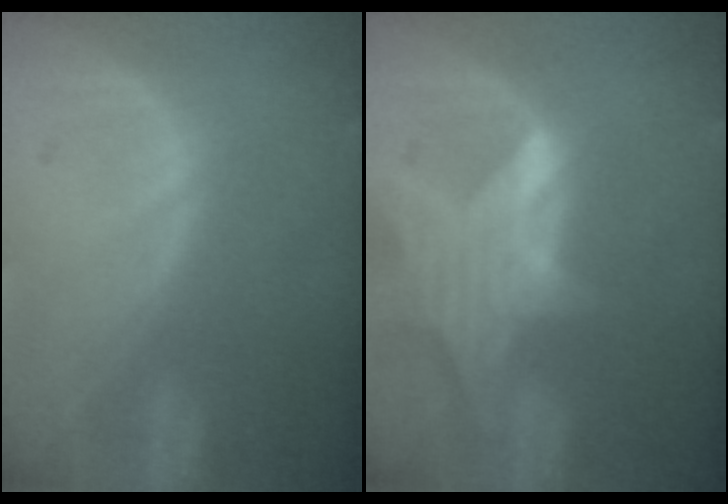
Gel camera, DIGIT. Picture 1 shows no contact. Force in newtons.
{"total": 8.0, "press": 7.2, "slide": 3.4}